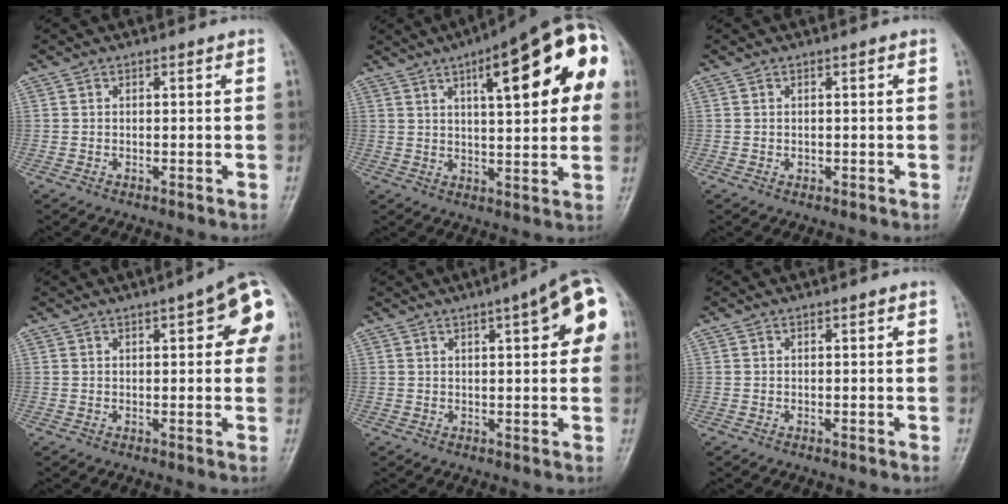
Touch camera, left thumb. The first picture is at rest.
{"total": 21.8, "force": [7.1, 6.5, 19.5], "torque": [-0.245, 0.016, 0.087]}
{"total": 0.9, "force": [0.0, 0.7, 0.6], "torque": [-0.002, 0.003, 0.001]}
{"total": 10.4, "force": [3.3, 3.5, 9.2], "torque": [-0.084, 0.012, 0.030]}
{"total": 11.8, "force": [4.0, 3.5, 10.6], "torque": [-0.106, 0.014, 0.040]}
{"total": 0.0}